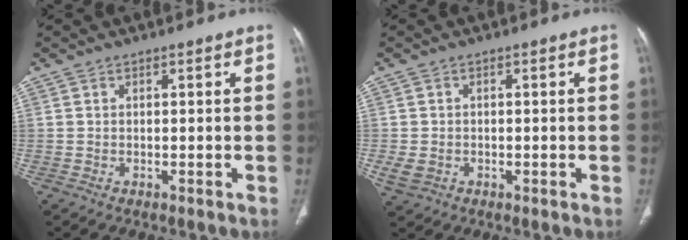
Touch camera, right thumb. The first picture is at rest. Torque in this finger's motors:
{"motor_torque": [2.06, 1.31, -0.15, -0.35, 0.13]}